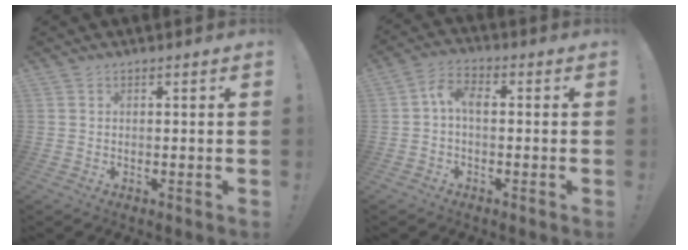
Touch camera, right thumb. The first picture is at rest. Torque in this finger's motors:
{"motor_torque": [0.92, 0.72, 0.65, -0.21, 0.00]}